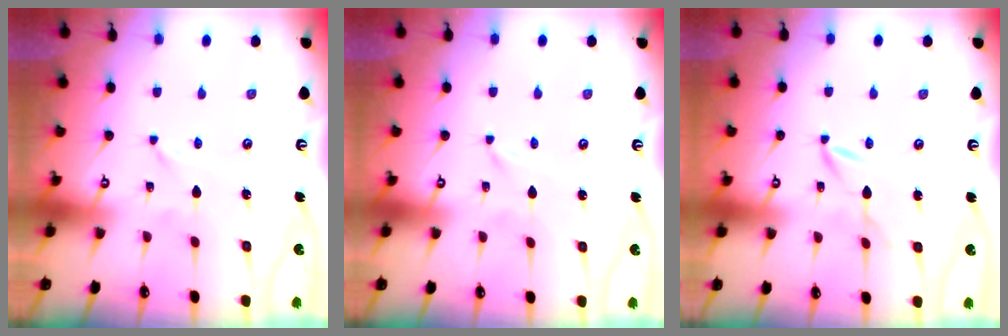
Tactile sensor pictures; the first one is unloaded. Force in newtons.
{"total": 0.0}
{"total": 5.3, "press": 5.3, "slide": 0.5}